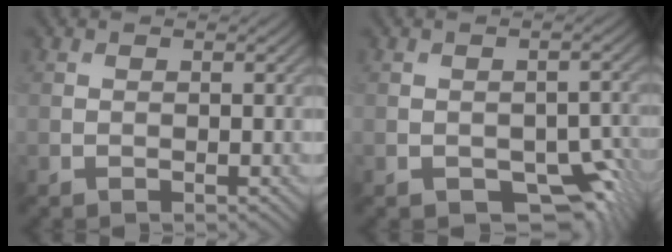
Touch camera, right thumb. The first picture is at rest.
{"total": 7.2, "force": [-3.5, 4.3, 4.6], "torque": [-0.065, -0.017, -0.042]}